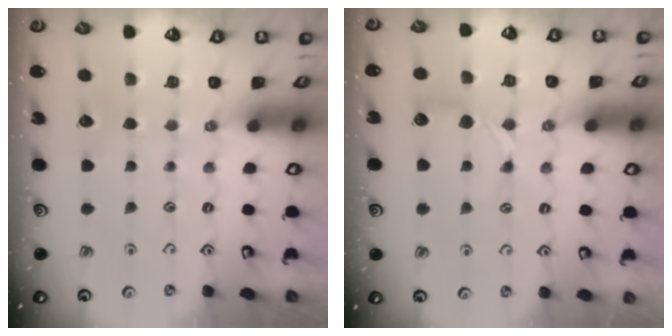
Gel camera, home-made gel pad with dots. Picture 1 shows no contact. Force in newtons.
{"total": 5.6, "press": 5.5, "slide": 0.8}